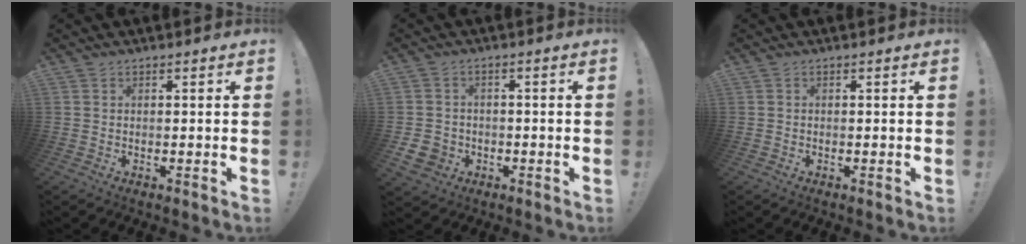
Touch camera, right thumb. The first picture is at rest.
{"total": 5.4, "force": [-2.1, 4.6, 1.8], "torque": [-0.037, 0.008, -0.039]}
{"total": 0.0}